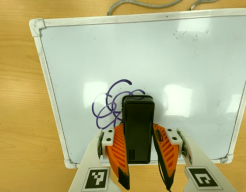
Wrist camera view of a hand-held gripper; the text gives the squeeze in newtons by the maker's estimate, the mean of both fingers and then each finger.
{"total": 7.1, "left": 6.5, "right": 7.7}